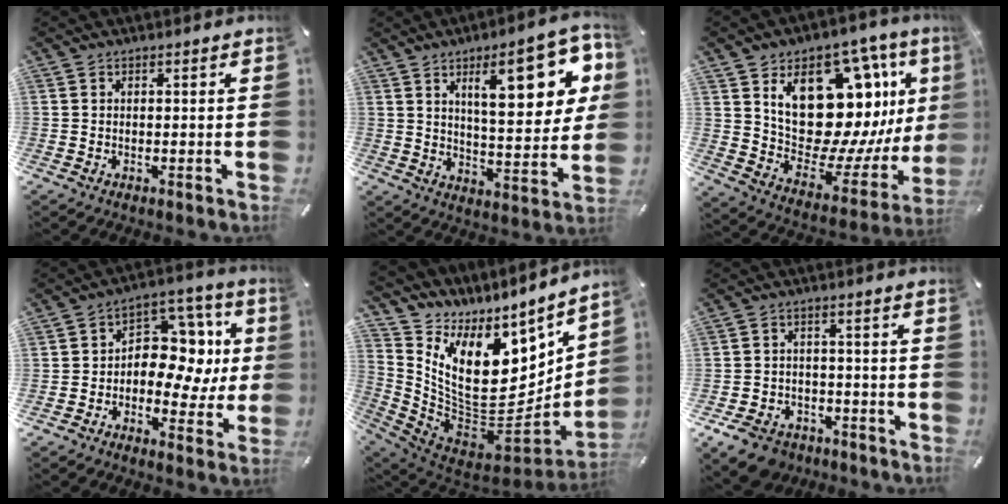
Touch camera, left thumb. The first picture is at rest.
{"total": 20.1, "force": [8.3, 7.6, 16.7], "torque": [-0.233, -0.028, 0.124]}
{"total": 23.5, "force": [8.5, 15.4, 15.6], "torque": [-0.235, -0.072, 0.171]}
{"total": 12.1, "force": [-0.3, 9.2, 7.9], "torque": [-0.101, -0.009, -0.002]}
{"total": 18.3, "force": [4.5, 12.9, 12.2], "torque": [-0.228, -0.087, 0.088]}
{"total": 8.2, "force": [-5.6, 5.2, 2.9], "torque": [-0.061, 0.035, -0.104]}